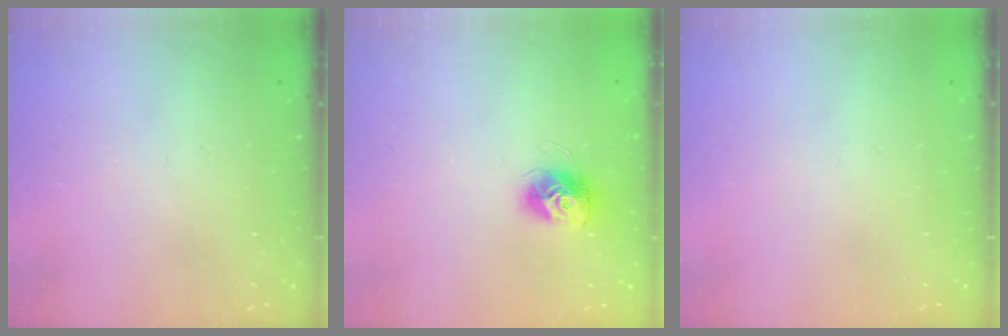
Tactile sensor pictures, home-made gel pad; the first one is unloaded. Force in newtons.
{"total": 11.1, "press": 11.1, "slide": 0.9}
{"total": 0.0}